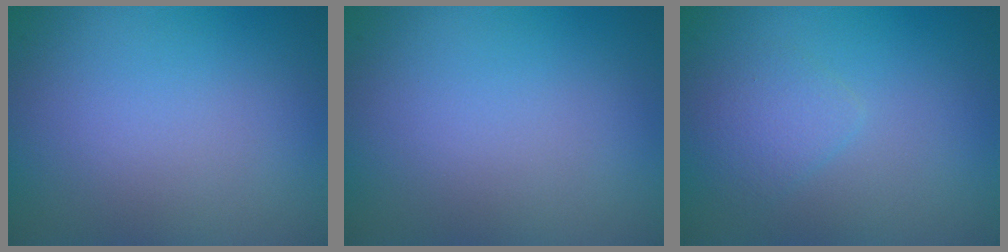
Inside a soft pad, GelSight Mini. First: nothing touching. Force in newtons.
{"total": 0.0}
{"total": 1.7, "press": 1.7, "slide": 0.1}